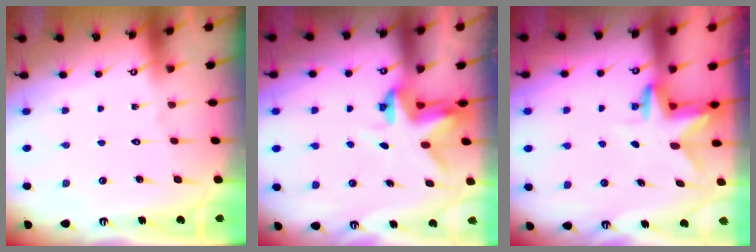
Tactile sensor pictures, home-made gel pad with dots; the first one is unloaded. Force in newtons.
{"total": 3.9, "press": 3.9, "slide": 0.1}
{"total": 3.0, "press": 3.0, "slide": 0.3}